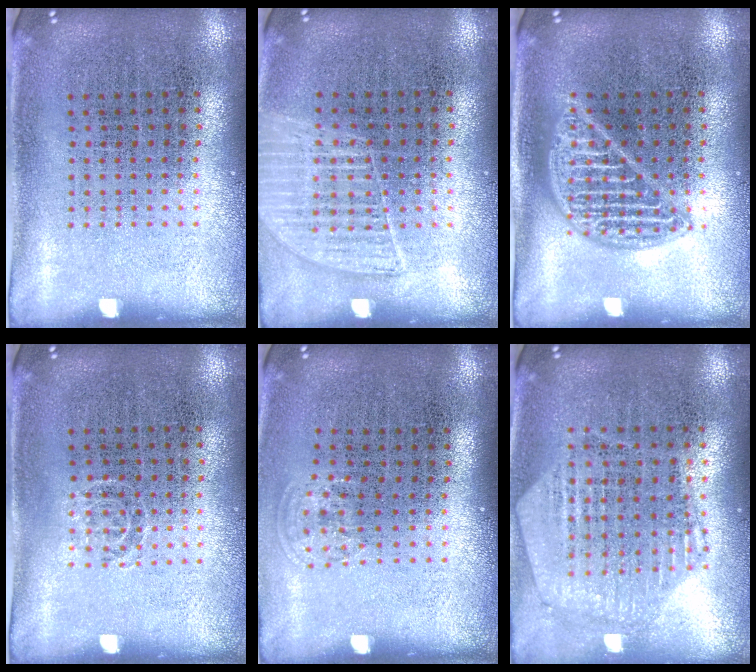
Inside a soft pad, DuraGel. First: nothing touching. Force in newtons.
{"total": 1.3, "press": 1.2, "slide": 0.4}
{"total": 2.1, "press": 2.1, "slide": 0.2}
{"total": 0.5, "press": 0.4, "slide": 0.3}
{"total": 0.8, "press": 0.6, "slide": 0.5}
{"total": 1.0, "press": 1.0, "slide": 0.2}